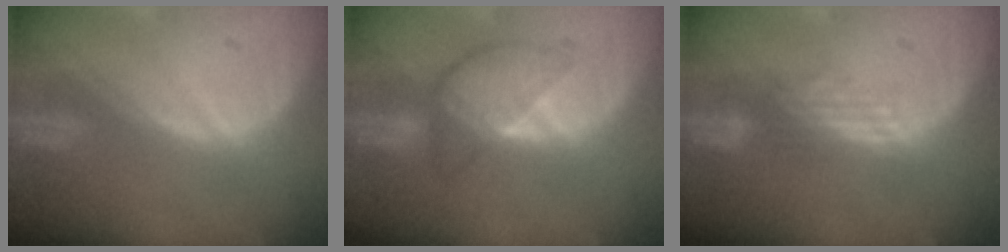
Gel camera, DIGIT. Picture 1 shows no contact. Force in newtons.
{"total": 5.6, "press": 5.6, "slide": 0.3}
{"total": 2.8, "press": 2.6, "slide": 1.2}